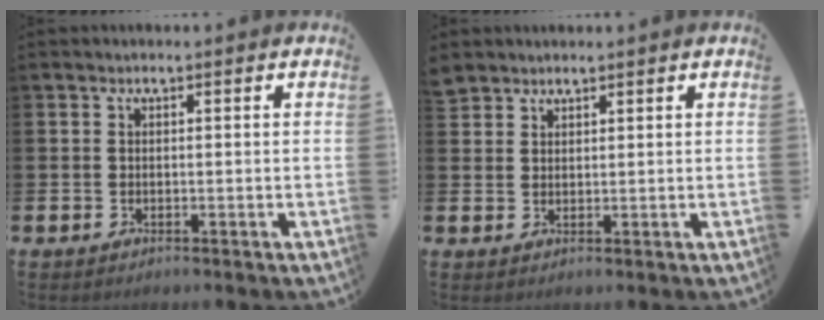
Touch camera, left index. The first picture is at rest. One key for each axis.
{"total": 2.6, "fx": 2.4, "fy": 0.9, "fz": 0.0, "tx": 0.003, "ty": -0.007, "tz": 0.046}